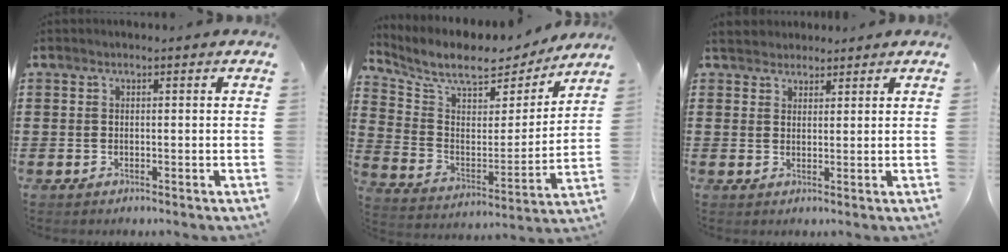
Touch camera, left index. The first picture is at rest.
{"total": 8.7, "force": [7.5, 2.7, 3.5], "torque": [-0.100, -0.047, 0.125]}
{"total": 2.3, "force": [2.1, 1.0, -0.1], "torque": [-0.006, 0.006, 0.040]}